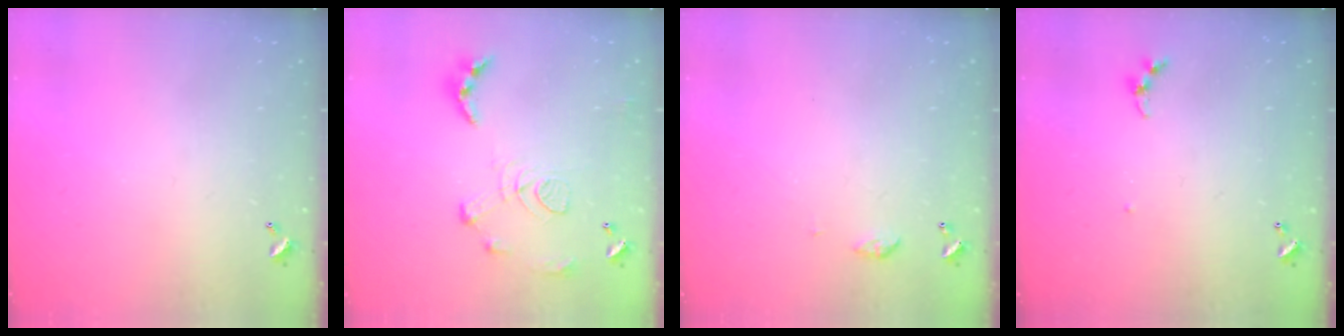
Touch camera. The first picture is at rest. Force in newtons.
{"total": 11.4, "press": 11.3, "slide": 1.0}
{"total": 4.6, "press": 4.5, "slide": 0.6}
{"total": 3.5, "press": 3.4, "slide": 0.4}